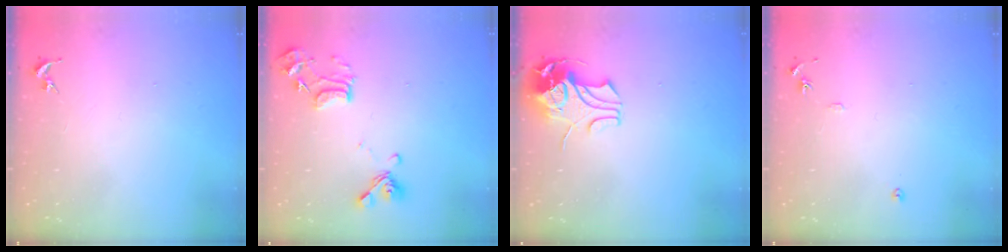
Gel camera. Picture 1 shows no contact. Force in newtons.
{"total": 14.0, "press": 13.9, "slide": 1.5}
{"total": 8.8, "press": 8.7, "slide": 1.0}
{"total": 6.7, "press": 6.6, "slide": 0.7}